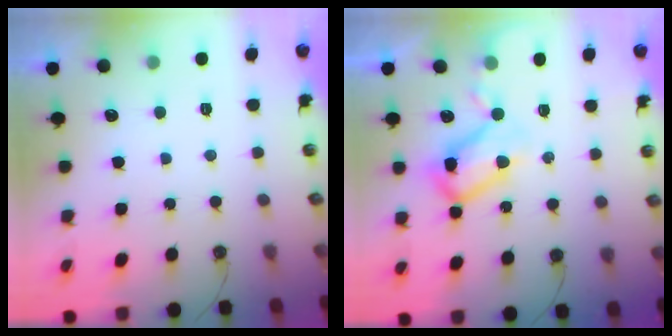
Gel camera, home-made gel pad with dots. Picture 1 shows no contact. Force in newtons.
{"total": 10.7, "press": 10.6, "slide": 1.5}